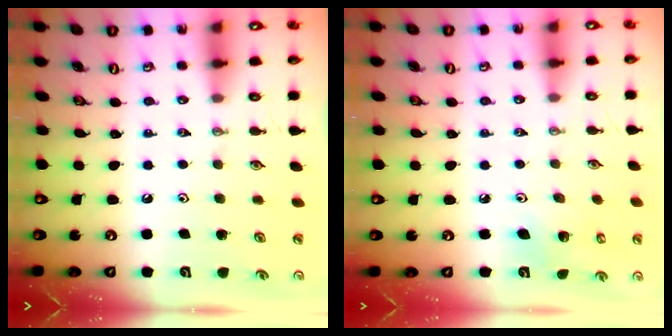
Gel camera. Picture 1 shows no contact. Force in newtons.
{"total": 4.5, "press": 4.5, "slide": 0.4}